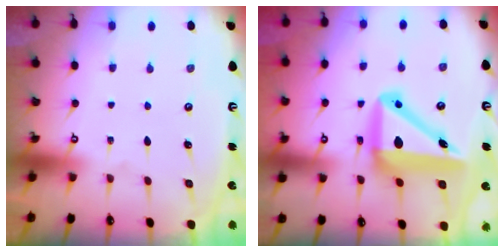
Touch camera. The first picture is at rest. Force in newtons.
{"total": 14.4, "press": 14.0, "slide": 3.0}